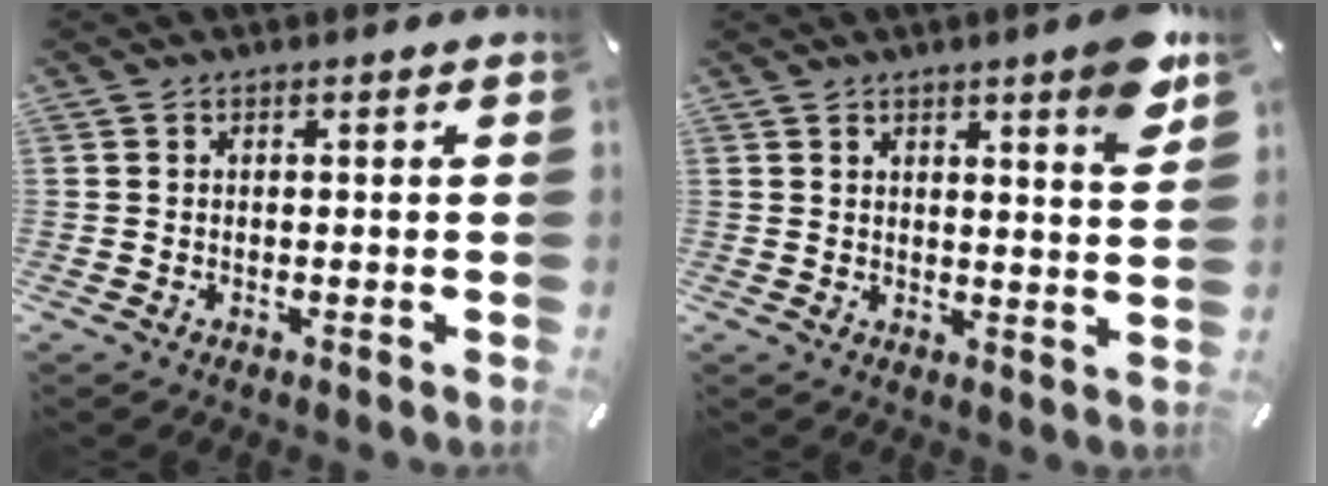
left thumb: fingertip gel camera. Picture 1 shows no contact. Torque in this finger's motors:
{"motor_torque": [0.72, -0.18, 0.43, 0.04, 0.08]}